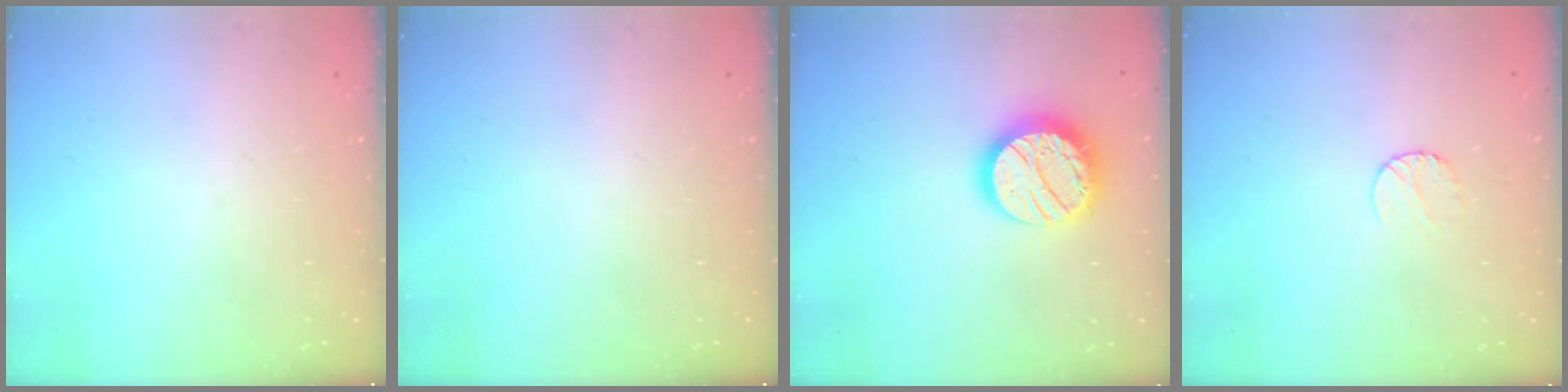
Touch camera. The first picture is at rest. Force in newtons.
{"total": 0.0}
{"total": 17.0, "press": 16.9, "slide": 1.3}
{"total": 5.6, "press": 5.6, "slide": 0.6}